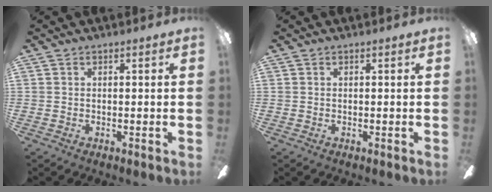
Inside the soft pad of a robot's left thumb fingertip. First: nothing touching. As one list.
[{"total": 0.0}]